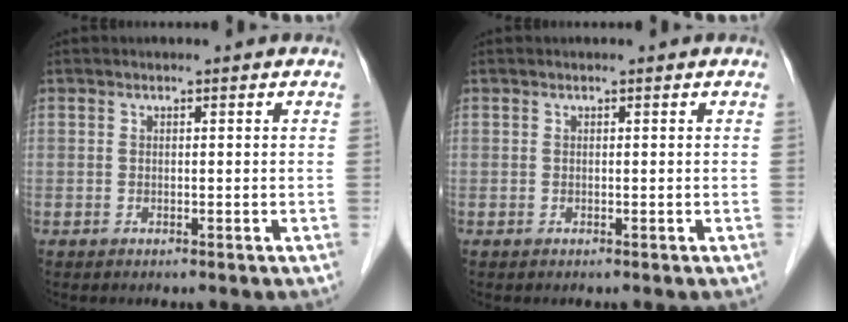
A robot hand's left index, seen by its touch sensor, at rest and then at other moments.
{"total": 0.0}